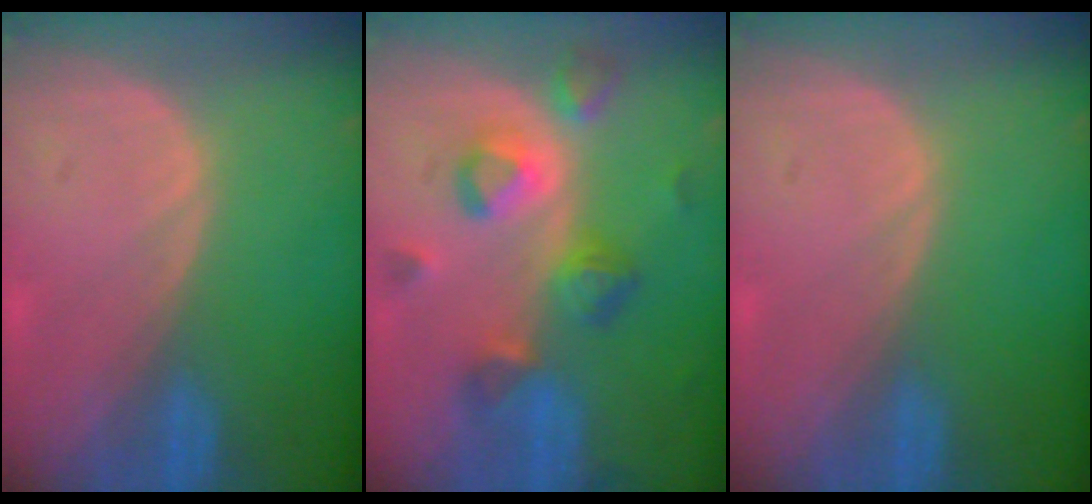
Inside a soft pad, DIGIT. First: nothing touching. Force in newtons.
{"total": 7.9, "press": 7.7, "slide": 2.0}
{"total": 0.0}